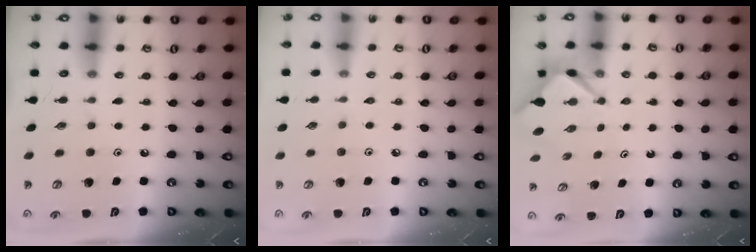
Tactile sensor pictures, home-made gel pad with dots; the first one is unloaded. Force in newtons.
{"total": 2.1, "press": 2.1, "slide": 0.5}
{"total": 2.9, "press": 2.9, "slide": 0.2}